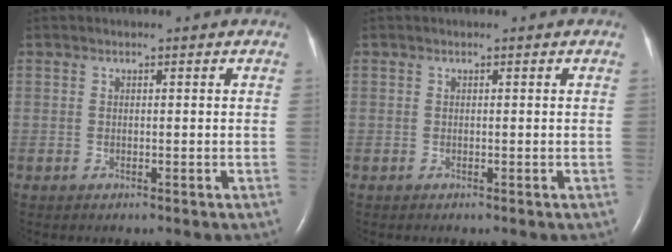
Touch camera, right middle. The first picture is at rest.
{"total": 0.0}